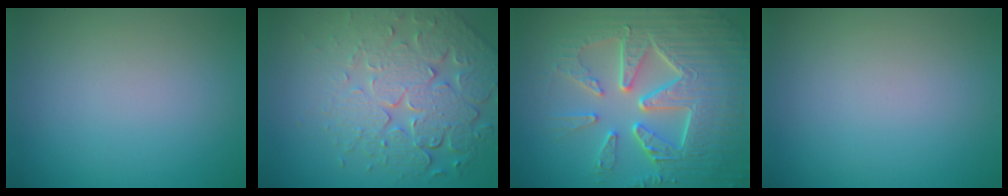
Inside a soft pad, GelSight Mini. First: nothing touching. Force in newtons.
{"total": 7.8, "press": 5.7, "slide": 5.4}
{"total": 10.0, "press": 6.7, "slide": 7.5}
{"total": 0.0}